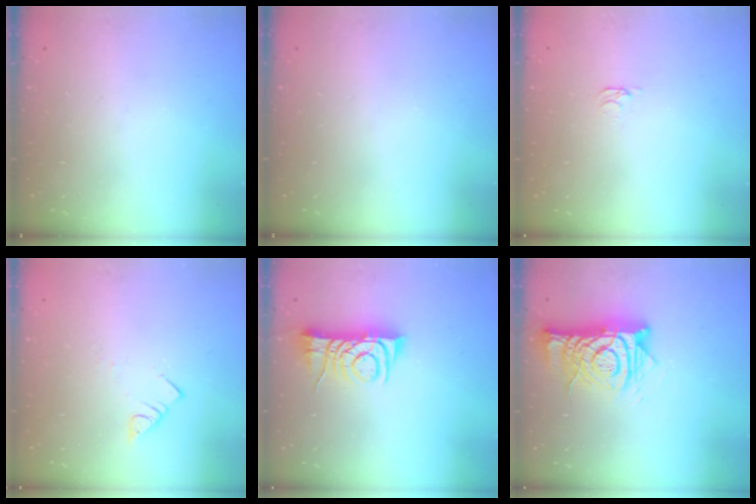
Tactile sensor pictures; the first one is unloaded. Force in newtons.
{"total": 0.0}
{"total": 1.6, "press": 1.6, "slide": 0.4}
{"total": 2.8, "press": 2.8, "slide": 0.2}
{"total": 7.6, "press": 7.5, "slide": 1.0}
{"total": 13.3, "press": 13.3, "slide": 1.1}